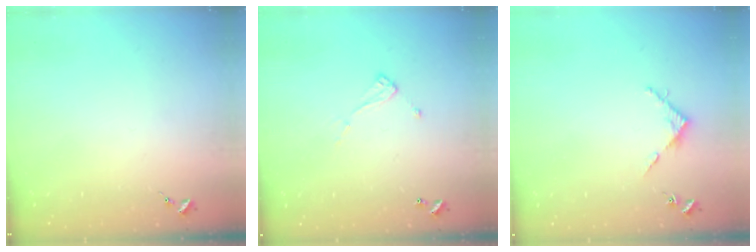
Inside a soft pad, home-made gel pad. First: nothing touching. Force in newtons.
{"total": 6.9, "press": 6.9, "slide": 0.3}
{"total": 4.7, "press": 4.7, "slide": 0.2}